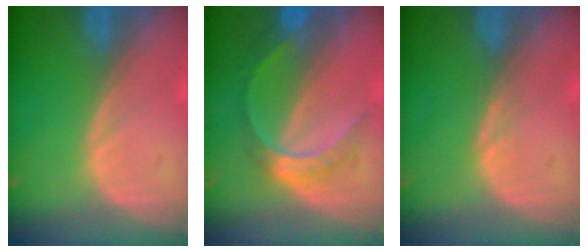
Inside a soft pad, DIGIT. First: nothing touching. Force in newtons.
{"total": 6.7, "press": 5.7, "slide": 3.4}
{"total": 0.7, "press": 0.7, "slide": 0.1}